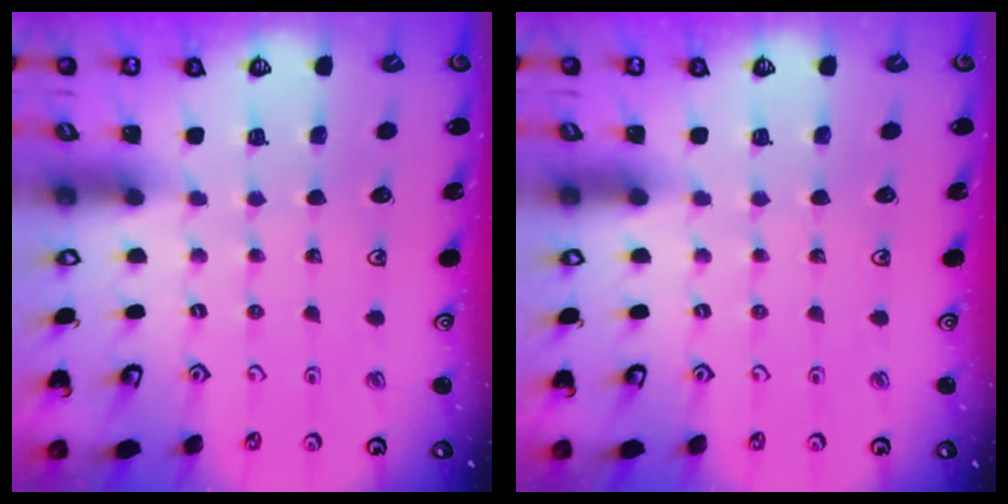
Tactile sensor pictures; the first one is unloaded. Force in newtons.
{"total": 0.0}